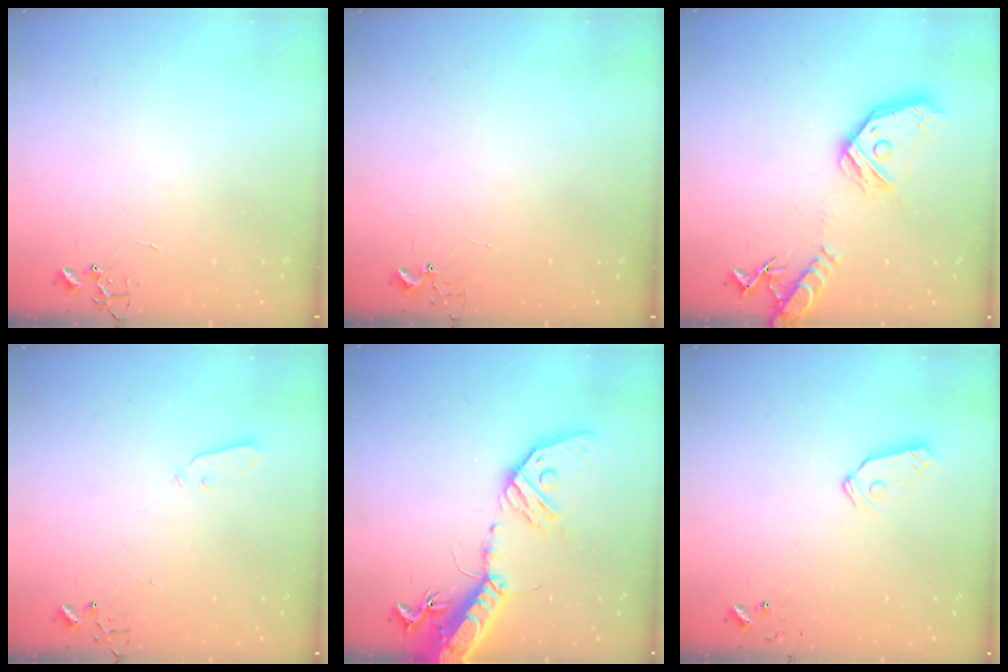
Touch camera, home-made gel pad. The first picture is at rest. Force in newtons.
{"total": 3.7, "press": 3.7, "slide": 0.2}
{"total": 17.1, "press": 16.9, "slide": 2.2}
{"total": 3.5, "press": 3.5, "slide": 0.3}
{"total": 20.5, "press": 20.0, "slide": 4.4}
{"total": 7.2, "press": 7.2, "slide": 0.3}